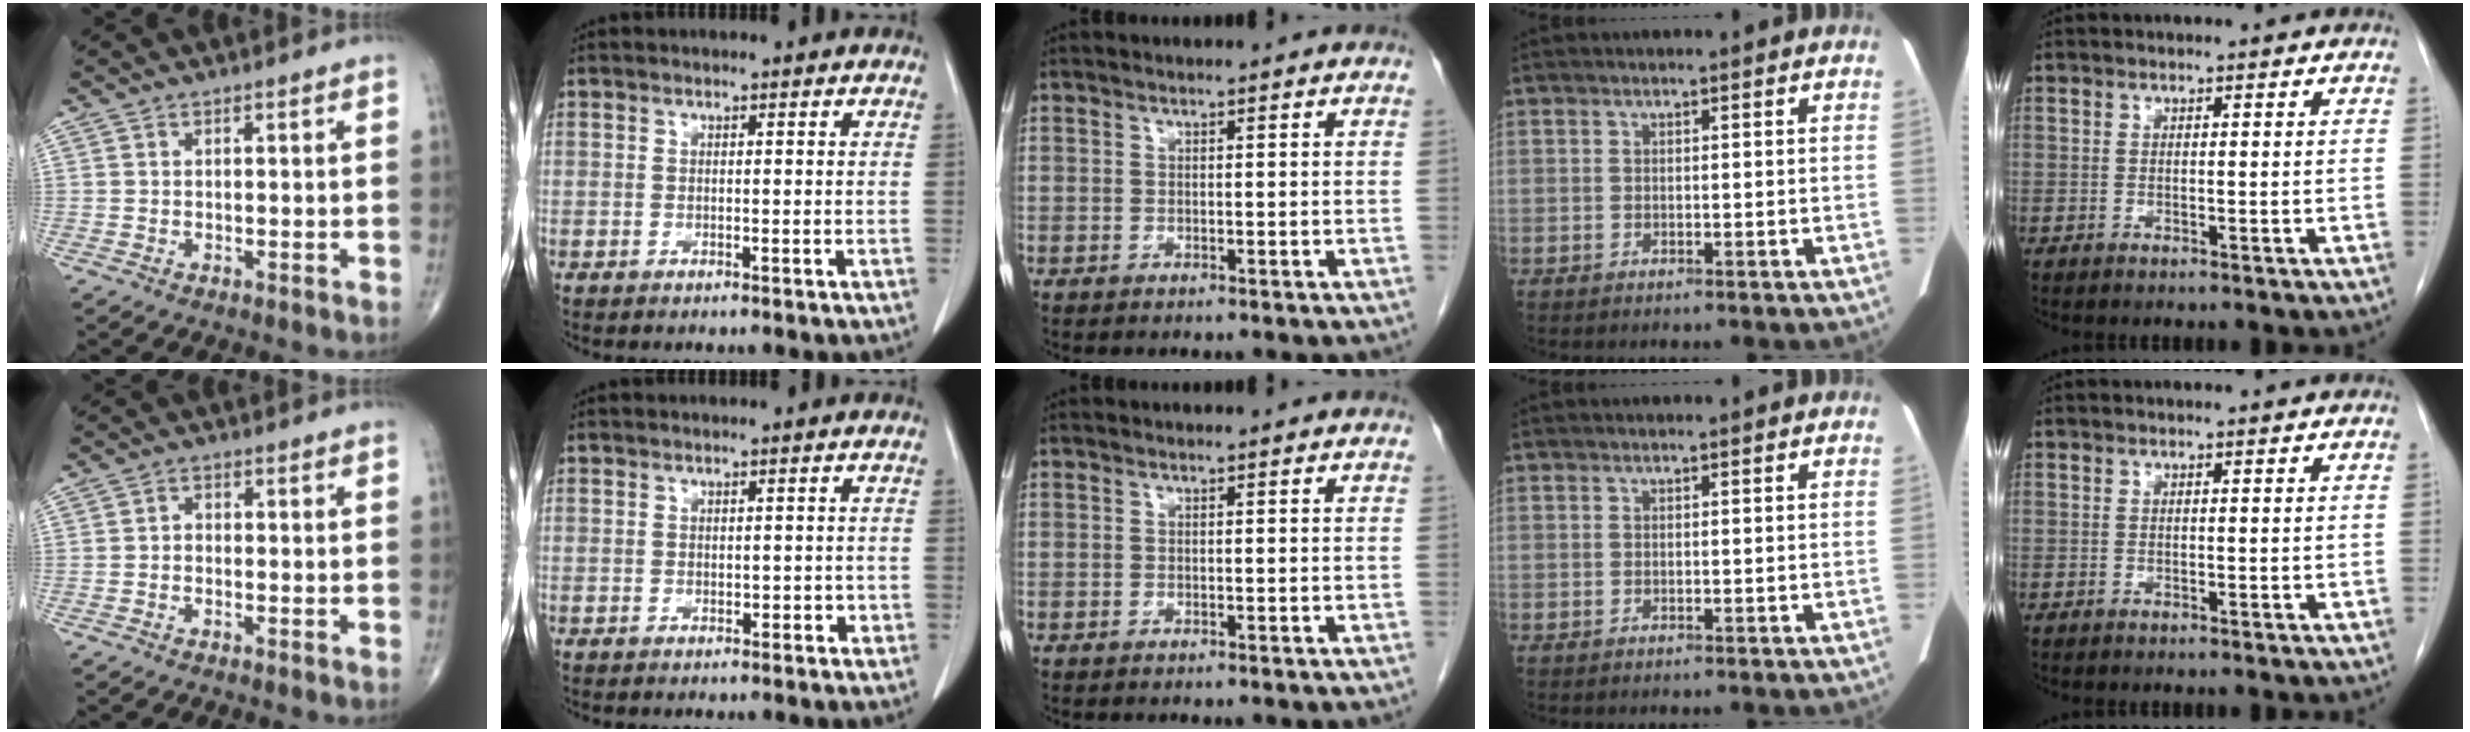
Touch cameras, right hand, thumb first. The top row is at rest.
{"thumb": {"total": 1.2, "force": [-0.5, 0.9, 0.7], "torque": [-0.002, 0.007, -0.013]}, "index": {"total": 1.1, "force": [-0.2, 0.9, 0.7], "torque": [-0.004, 0.005, 0.001]}}